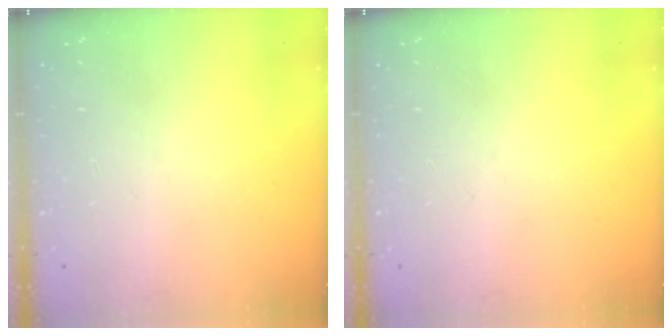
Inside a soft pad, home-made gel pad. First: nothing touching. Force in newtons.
{"total": 0.0}